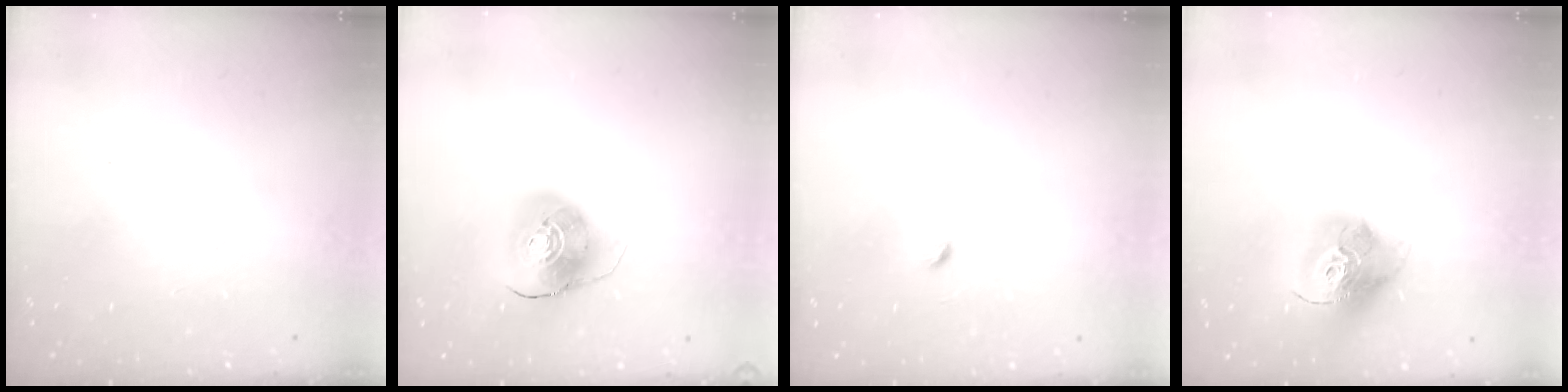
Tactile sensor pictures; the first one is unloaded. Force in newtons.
{"total": 9.8, "press": 9.7, "slide": 1.4}
{"total": 2.9, "press": 2.9, "slide": 0.4}
{"total": 17.6, "press": 17.5, "slide": 1.9}